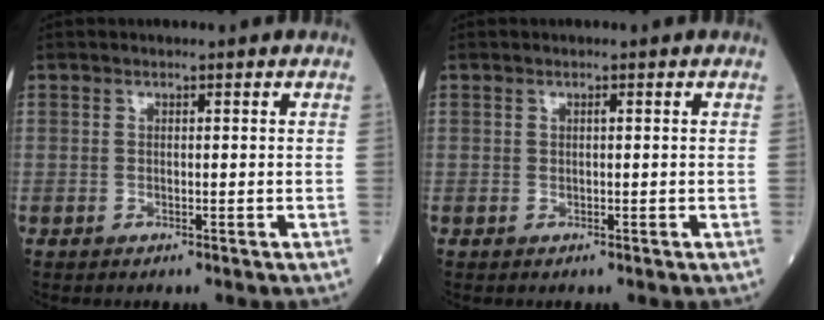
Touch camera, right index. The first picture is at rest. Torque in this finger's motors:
{"motor_torque": [0.21, 0.07, -0.02, 0.01]}